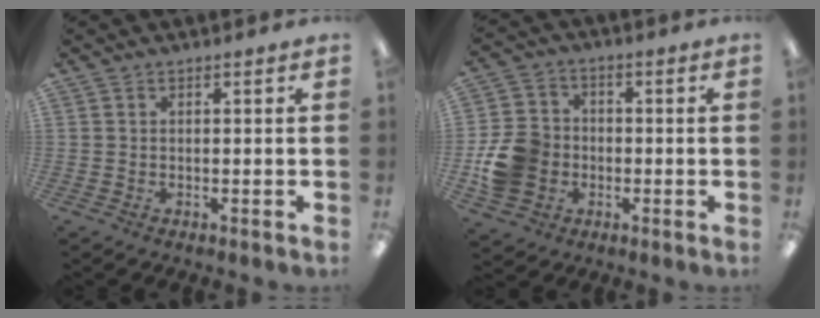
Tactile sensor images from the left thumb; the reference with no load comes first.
{"total": 11.3, "force": [-2.1, 9.9, 5.0], "torque": [-0.106, 0.029, -0.033]}